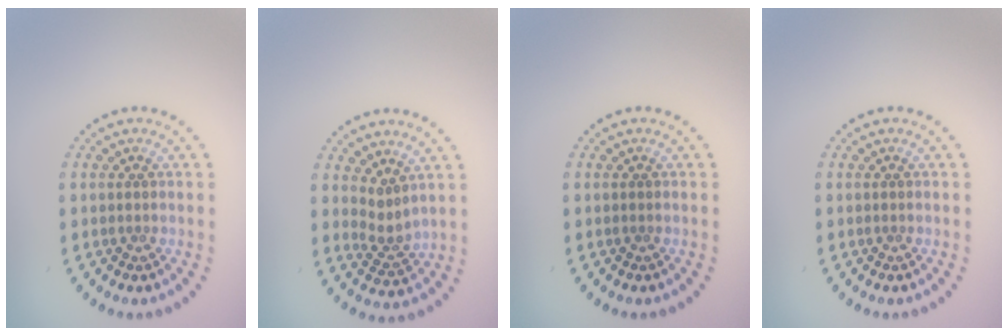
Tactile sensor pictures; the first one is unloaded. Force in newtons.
{"total": 2.0, "press": 1.4, "slide": 1.3}
{"total": 0.0}
{"total": 0.0}